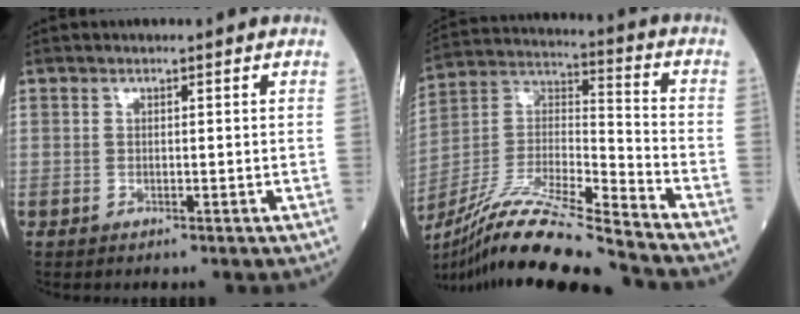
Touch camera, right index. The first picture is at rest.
{"total": 20.0, "force": [-17.5, -0.8, 9.7], "torque": [-0.211, -0.010, -0.324]}